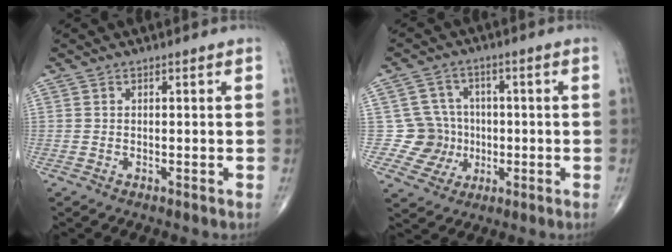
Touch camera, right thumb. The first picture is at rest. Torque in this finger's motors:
{"motor_torque": [0.17, 0.05, -0.21, -0.05, -0.02]}